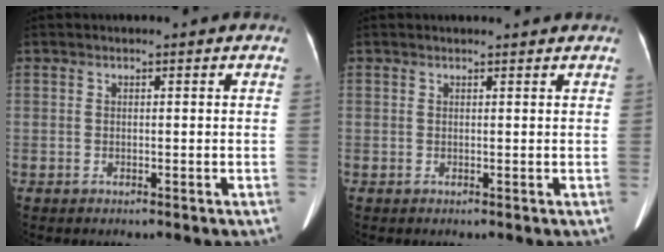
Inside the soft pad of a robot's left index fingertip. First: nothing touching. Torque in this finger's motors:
{"motor_torque": [0.30, -0.52, 0.00, 0.01]}